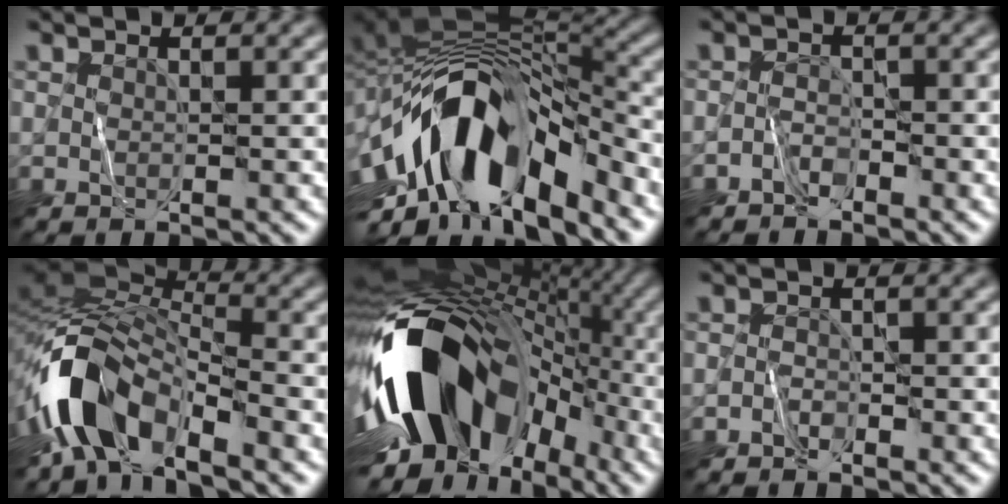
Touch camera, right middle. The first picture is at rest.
{"total": 14.1, "force": [-5.1, 7.0, 11.1], "torque": [-0.186, 0.010, -0.086]}
{"total": 1.4, "force": [-1.3, 0.6, 0.3], "torque": [-0.005, 0.011, -0.027]}
{"total": 9.0, "force": [-5.4, 4.0, 6.0], "torque": [-0.114, 0.008, -0.114]}
{"total": 15.6, "force": [-3.7, 10.4, 11.1], "torque": [-0.190, 0.014, -0.075]}
{"total": 0.8, "force": [-0.8, 0.3, 0.0], "torque": [0.001, 0.009, -0.015]}